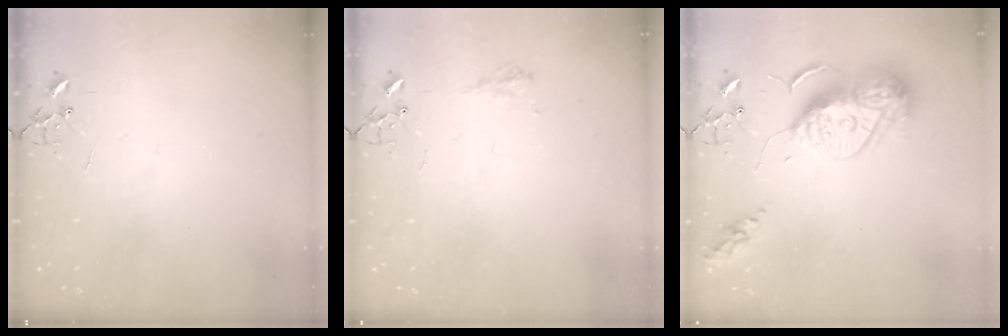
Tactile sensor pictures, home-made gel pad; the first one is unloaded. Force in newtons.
{"total": 8.0, "press": 8.0, "slide": 1.0}
{"total": 14.7, "press": 14.6, "slide": 1.3}